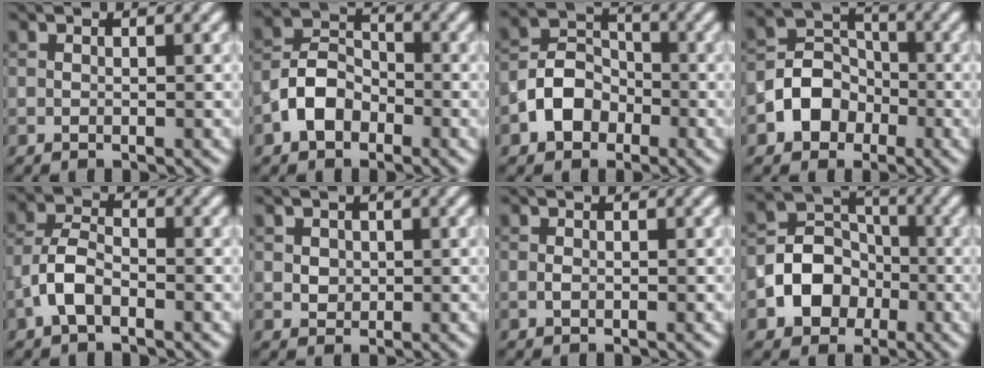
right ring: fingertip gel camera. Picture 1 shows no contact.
{"total": 4.3, "force": [-2.2, 3.0, 2.3], "torque": [-0.045, 0.009, -0.050]}
{"total": 4.4, "force": [-1.9, 3.4, 2.0], "torque": [-0.033, 0.006, -0.042]}
{"total": 4.8, "force": [-1.9, 4.0, 1.9], "torque": [-0.014, 0.007, -0.046]}
{"total": 3.4, "force": [-1.7, 1.7, 2.3], "torque": [-0.047, 0.009, -0.044]}
{"total": 1.6, "force": [0.4, 1.4, 0.7], "torque": [-0.011, 0.002, 0.011]}
{"total": 0.5, "force": [-0.1, 0.3, 0.4], "torque": [-0.010, 0.000, -0.001]}
{"total": 5.9, "force": [-2.0, 4.9, 2.7], "torque": [-0.031, 0.003, -0.048]}